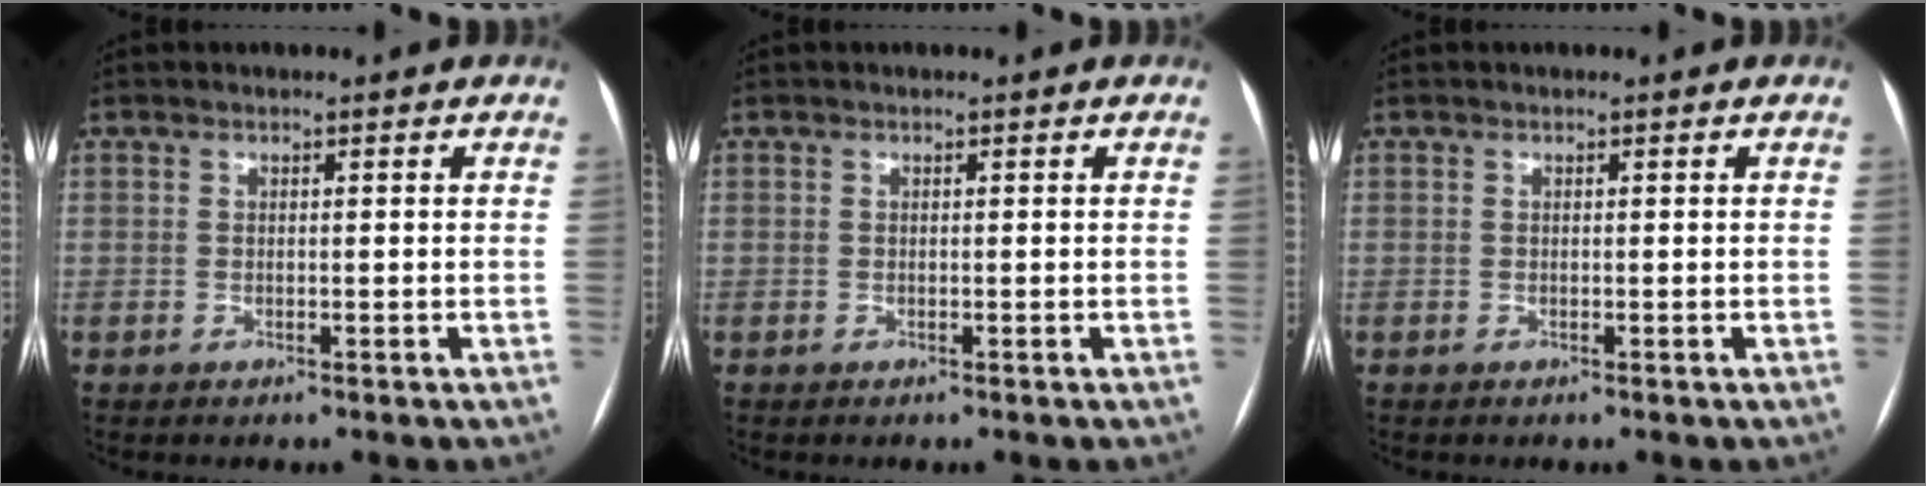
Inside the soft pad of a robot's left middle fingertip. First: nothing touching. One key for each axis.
{"total": 0.0}
{"total": 0.0}